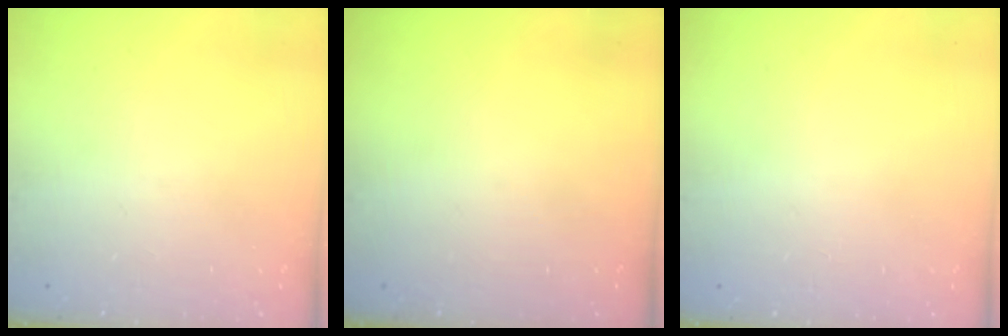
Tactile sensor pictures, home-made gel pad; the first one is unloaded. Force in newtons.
{"total": 0.0}
{"total": 2.6, "press": 2.6, "slide": 0.2}